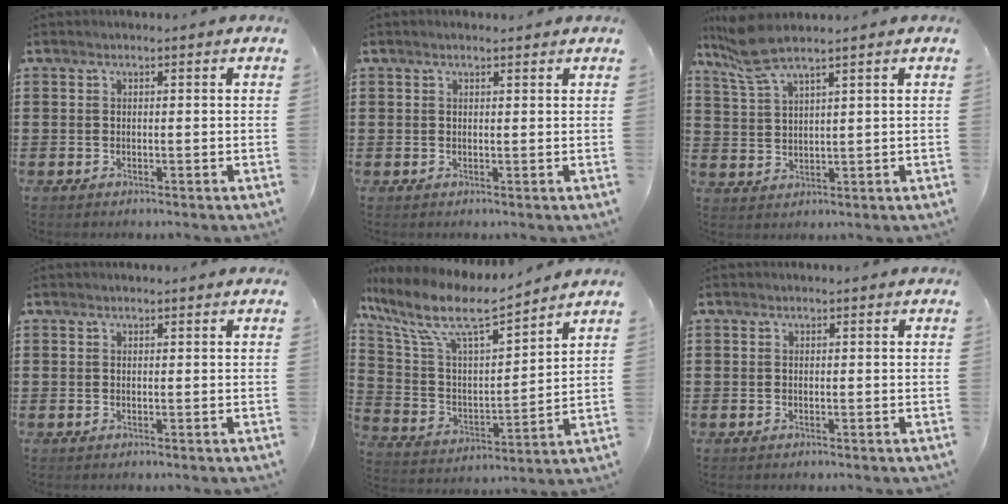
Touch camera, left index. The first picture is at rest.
{"total": 0.7, "force": [0.6, 0.1, 0.4], "torque": [-0.009, 0.001, 0.011]}
{"total": 5.8, "force": [4.5, 0.6, 3.6], "torque": [-0.092, -0.008, 0.079]}
{"total": 0.0}
{"total": 10.0, "force": [7.5, 2.2, 6.2], "torque": [-0.153, -0.045, 0.124]}
{"total": 0.0}